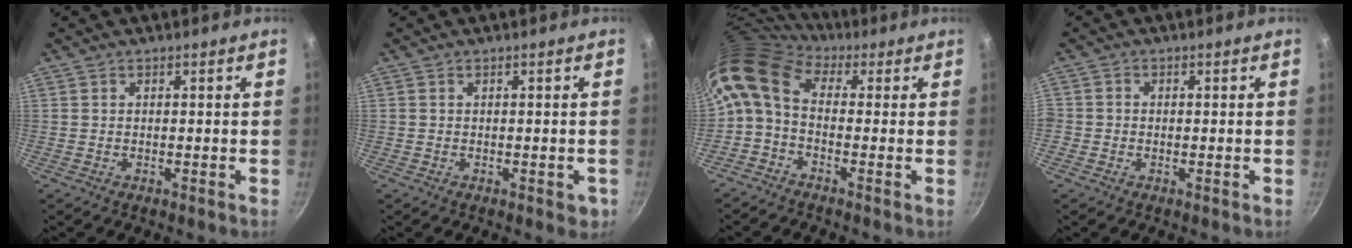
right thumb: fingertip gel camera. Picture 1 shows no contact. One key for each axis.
{"total": 2.8, "fx": -0.7, "fy": 1.5, "fz": 2.2, "tx": -0.013, "ty": -0.001, "tz": -0.008}
{"total": 10.1, "fx": 0.8, "fy": 6.5, "fz": 7.7, "tx": -0.153, "ty": 0.029, "tz": -0.006}
{"total": 1.4, "fx": -0.5, "fy": 1.3, "fz": 0.4, "tx": -0.005, "ty": 0.003, "tz": -0.012}